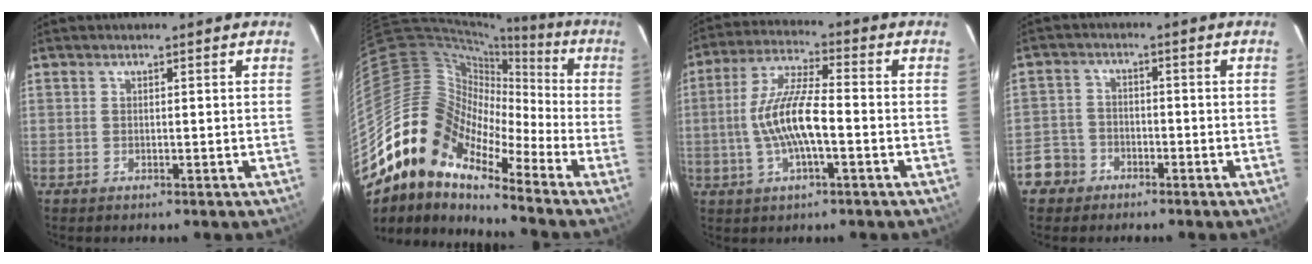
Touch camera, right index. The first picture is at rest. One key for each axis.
{"total": 12.6, "fx": -9.1, "fy": 6.5, "fz": 5.8, "tx": -0.076, "ty": 0.012, "tz": -0.196}
{"total": 11.1, "fx": -2.2, "fy": 2.5, "fz": 10.6, "tx": -0.219, "ty": 0.006, "tz": -0.041}
{"total": 5.4, "fx": -3.1, "fy": 4.4, "fz": 0.2, "tx": -0.007, "ty": 0.023, "tz": -0.062}